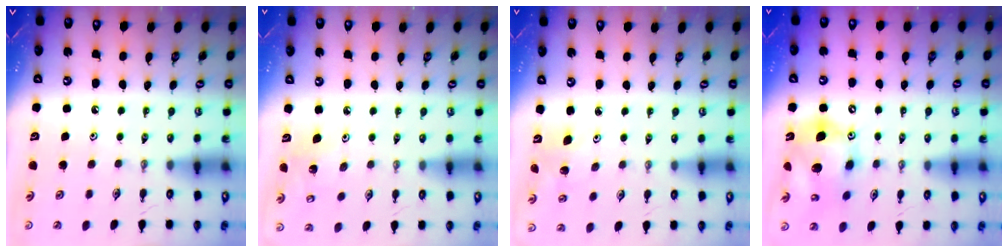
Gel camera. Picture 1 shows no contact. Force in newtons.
{"total": 6.4, "press": 6.1, "slide": 1.8}
{"total": 3.2, "press": 3.0, "slide": 1.2}
{"total": 14.0, "press": 13.8, "slide": 2.5}